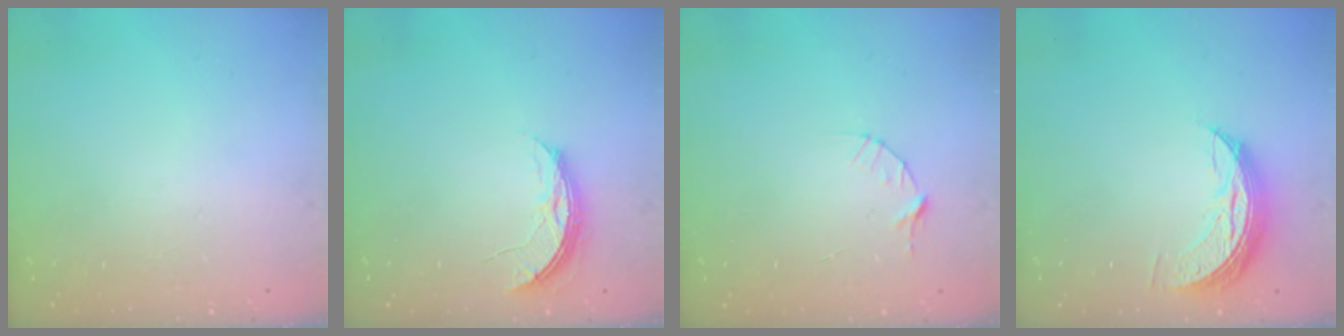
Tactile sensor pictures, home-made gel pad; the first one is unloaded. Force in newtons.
{"total": 5.6, "press": 5.6, "slide": 0.5}
{"total": 4.1, "press": 4.1, "slide": 0.4}
{"total": 7.6, "press": 7.6, "slide": 0.7}